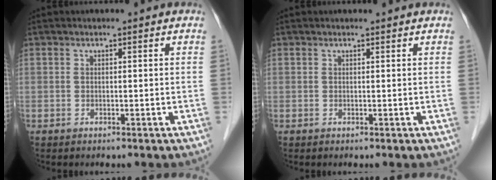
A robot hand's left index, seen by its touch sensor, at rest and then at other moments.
{"total": 1.3, "force": [1.3, 0.1, 0.4], "torque": [-0.008, 0.009, 0.018]}